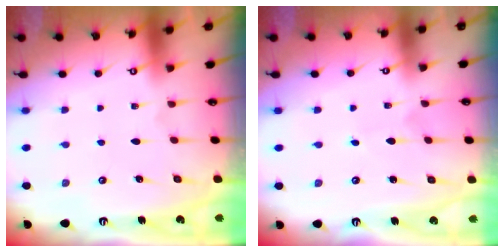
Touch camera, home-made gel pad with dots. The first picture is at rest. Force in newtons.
{"total": 1.9, "press": 1.9, "slide": 0.2}